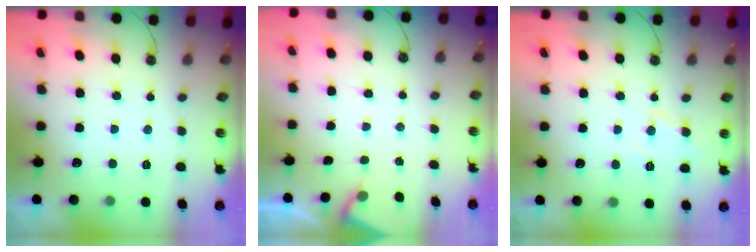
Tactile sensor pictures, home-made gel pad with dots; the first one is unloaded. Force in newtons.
{"total": 2.3, "press": 2.3, "slide": 0.4}
{"total": 8.0, "press": 8.0, "slide": 0.6}